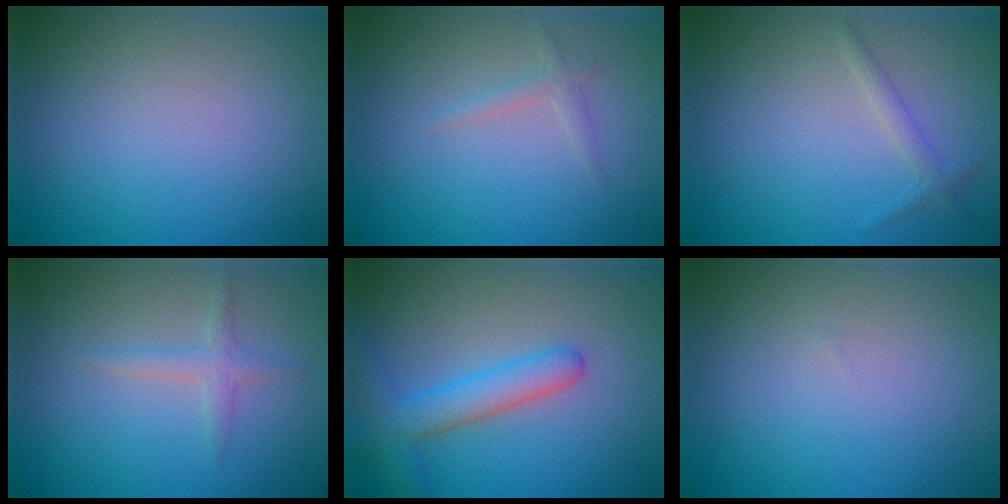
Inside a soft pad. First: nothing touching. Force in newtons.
{"total": 1.1, "press": 1.1, "slide": 0.0}
{"total": 1.1, "press": 1.1, "slide": 0.0}
{"total": 1.5, "press": 1.5, "slide": 0.1}
{"total": 4.0, "press": 4.0, "slide": 0.2}
{"total": 0.0}